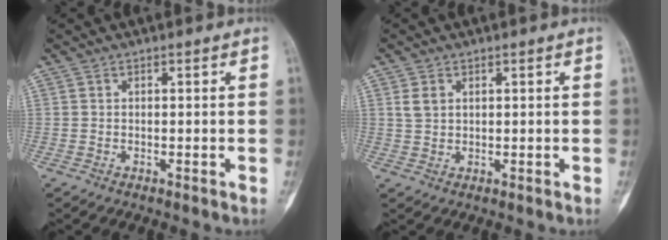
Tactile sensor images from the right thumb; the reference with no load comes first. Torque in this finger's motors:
{"motor_torque": [-0.21, 0.10, 0.21, -0.09, -0.02]}